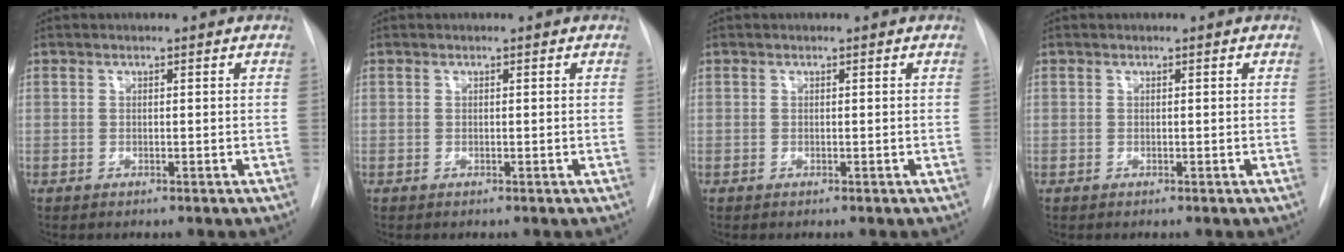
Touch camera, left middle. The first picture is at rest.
{"total": 0.0}
{"total": 0.0}
{"total": 0.0}